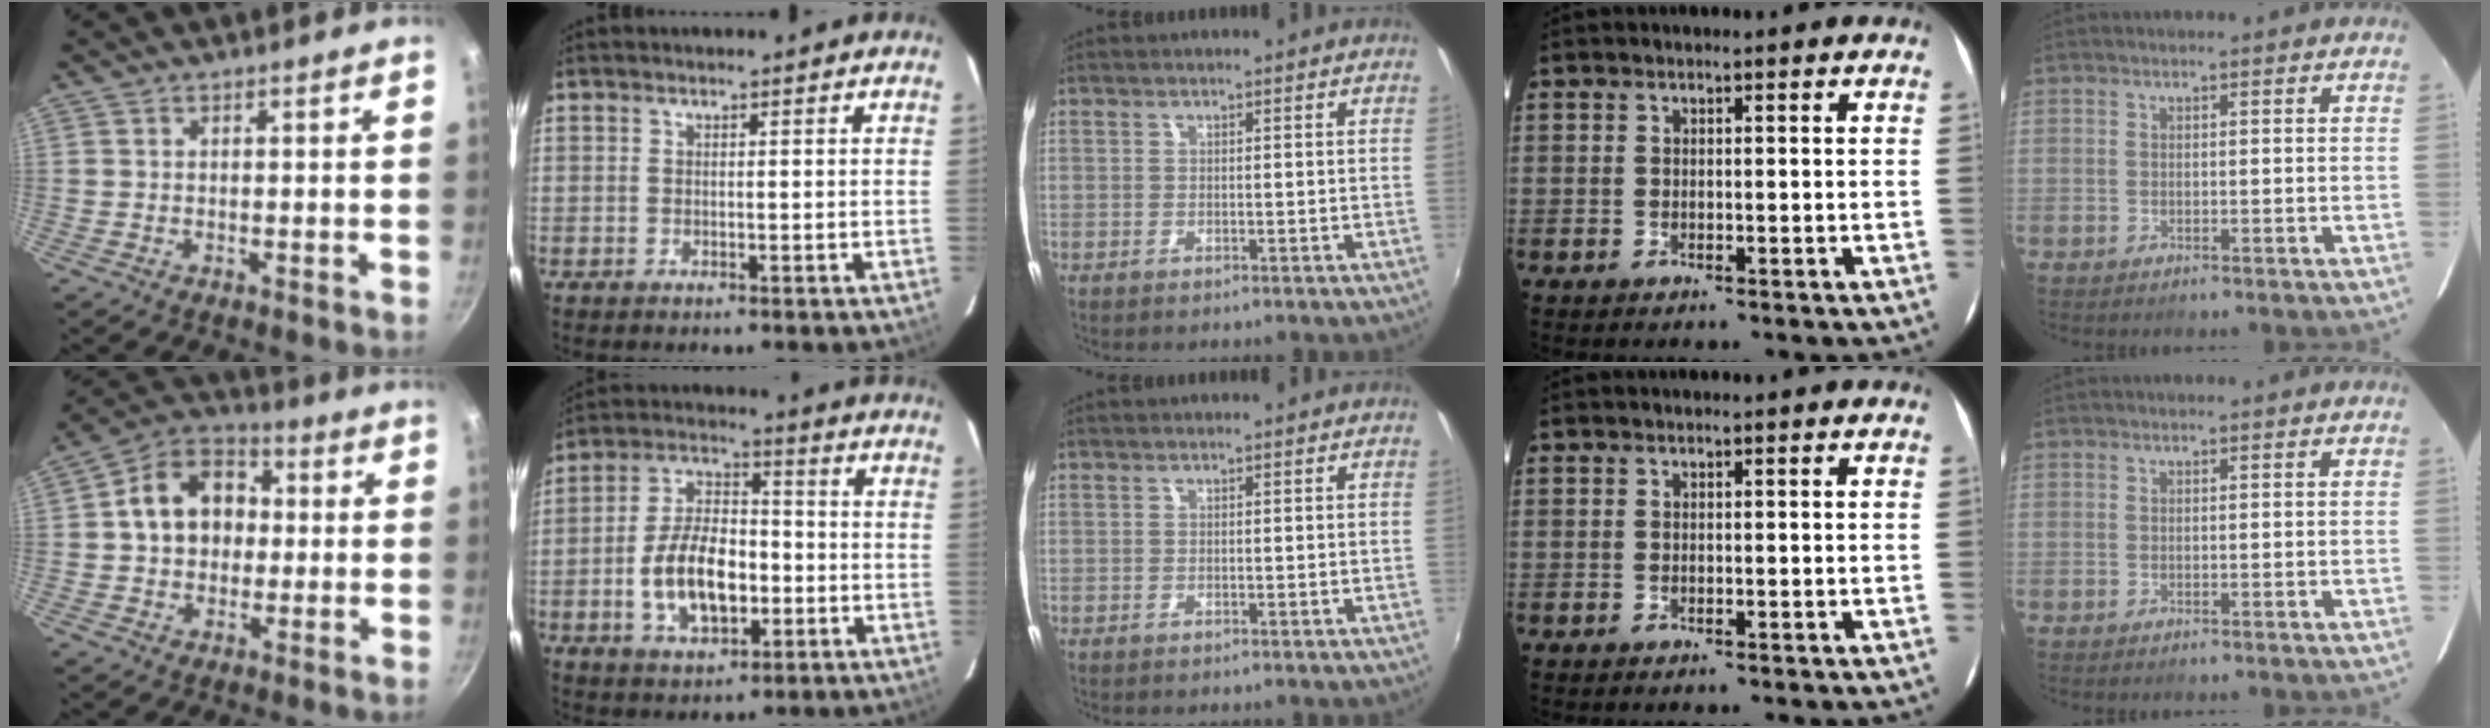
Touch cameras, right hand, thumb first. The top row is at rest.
{"thumb": {"total": 13.8, "force": [1.2, 10.8, 8.5], "torque": [-0.106, 0.029, 0.002]}, "index": {"total": 13.3, "force": [-3.3, 7.3, 10.6], "torque": [-0.208, 0.014, -0.048]}}